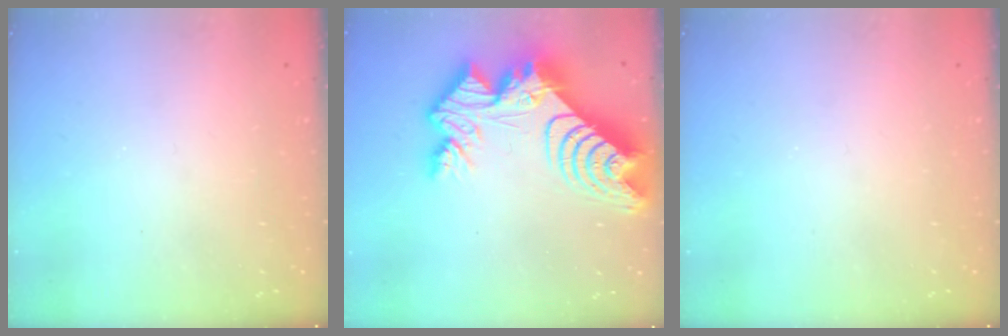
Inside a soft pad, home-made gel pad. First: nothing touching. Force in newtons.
{"total": 21.2, "press": 21.1, "slide": 2.1}
{"total": 0.0}